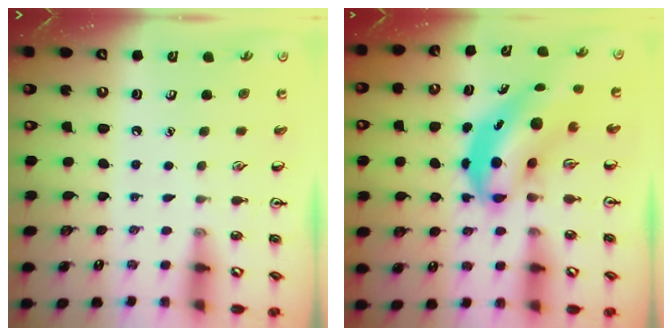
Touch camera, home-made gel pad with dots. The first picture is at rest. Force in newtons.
{"total": 7.3, "press": 7.1, "slide": 1.8}